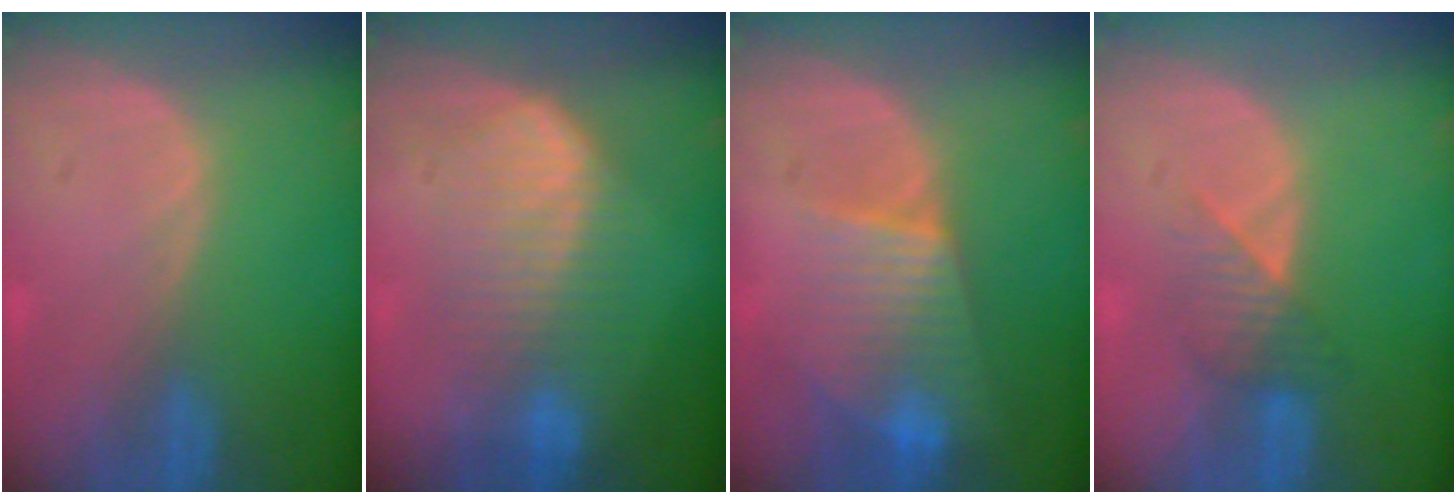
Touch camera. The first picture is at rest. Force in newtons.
{"total": 7.3, "press": 7.3, "slide": 0.2}
{"total": 7.5, "press": 7.0, "slide": 2.8}
{"total": 3.7, "press": 3.4, "slide": 1.3}